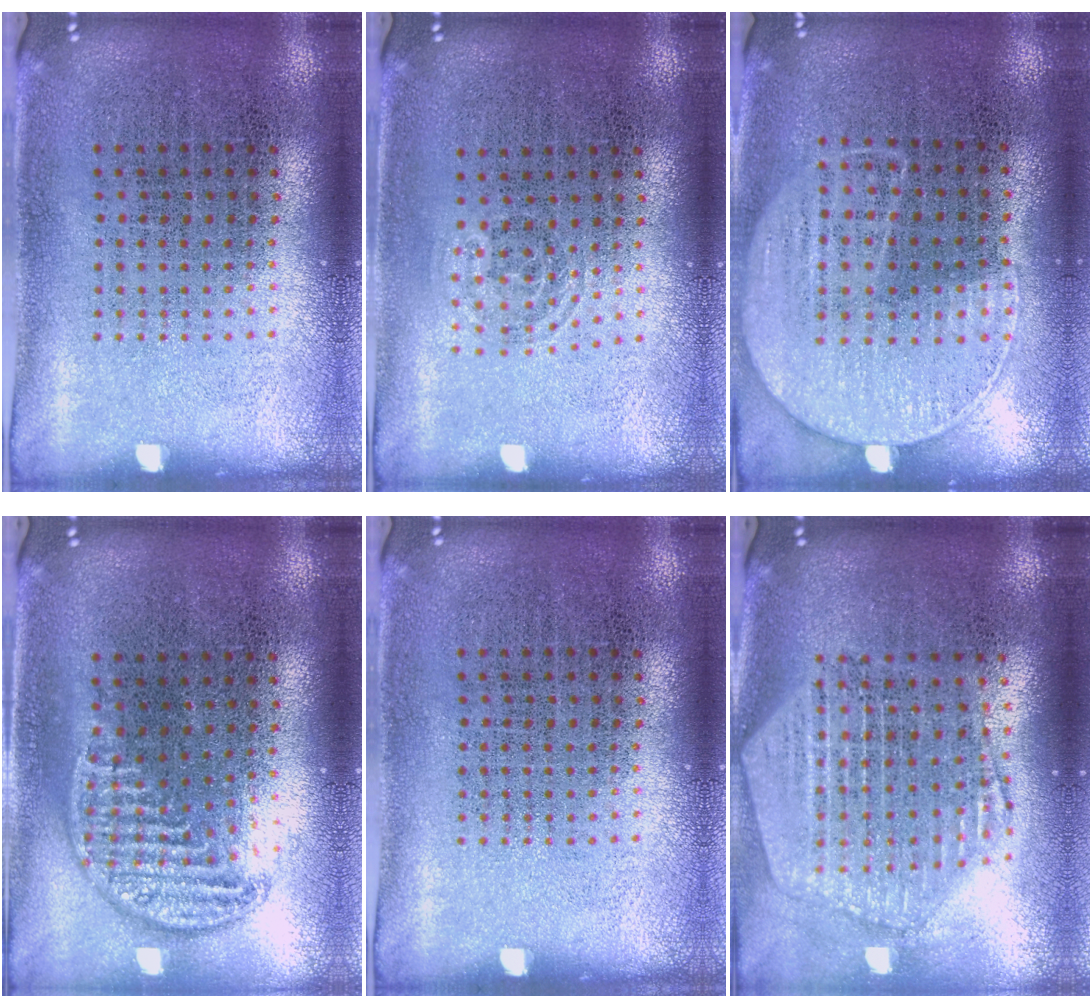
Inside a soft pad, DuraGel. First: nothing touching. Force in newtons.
{"total": 0.7, "press": 0.5, "slide": 0.5}
{"total": 1.3, "press": 1.0, "slide": 0.7}
{"total": 1.1, "press": 1.0, "slide": 0.4}
{"total": 0.0}
{"total": 2.6, "press": 2.2, "slide": 1.3}